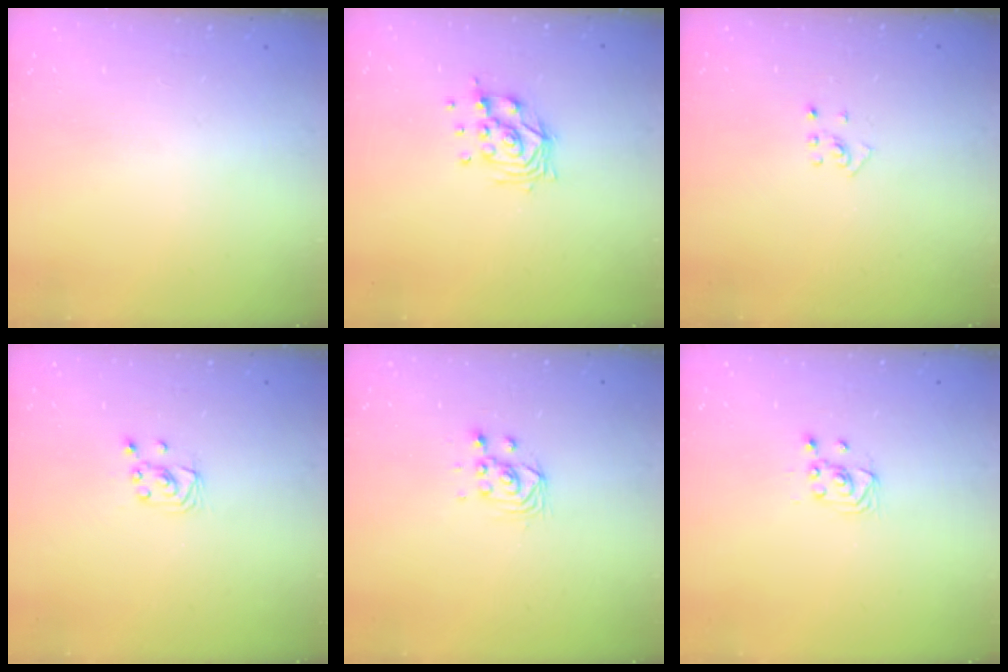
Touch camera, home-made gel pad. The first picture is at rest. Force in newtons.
{"total": 9.6, "press": 9.5, "slide": 1.2}
{"total": 2.7, "press": 2.6, "slide": 0.6}
{"total": 2.7, "press": 2.7, "slide": 0.2}
{"total": 3.0, "press": 3.0, "slide": 0.1}
{"total": 2.5, "press": 2.2, "slide": 1.1}